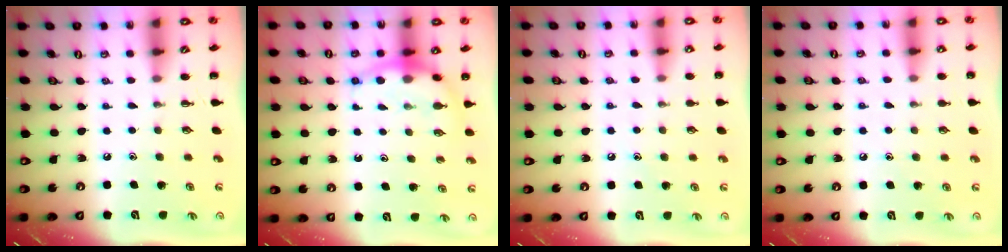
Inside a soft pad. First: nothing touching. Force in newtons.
{"total": 7.3, "press": 7.2, "slide": 1.3}
{"total": 5.8, "press": 5.6, "slide": 1.6}
{"total": 5.1, "press": 4.8, "slide": 1.7}